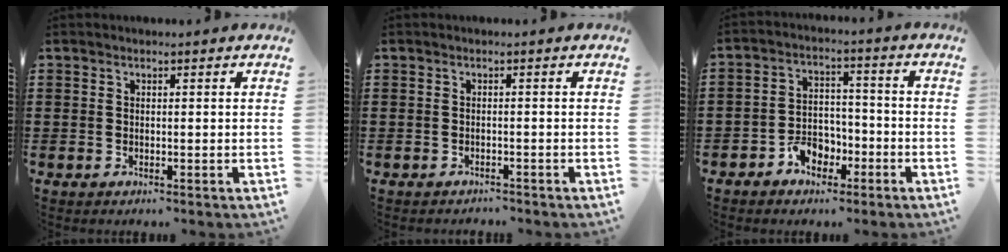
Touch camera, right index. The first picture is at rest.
{"total": 0.9, "force": [-0.9, 0.1, 0.0], "torque": [-0.003, -0.001, -0.020]}
{"total": 5.3, "force": [-3.1, 3.4, 2.5], "torque": [-0.054, 0.009, -0.059]}